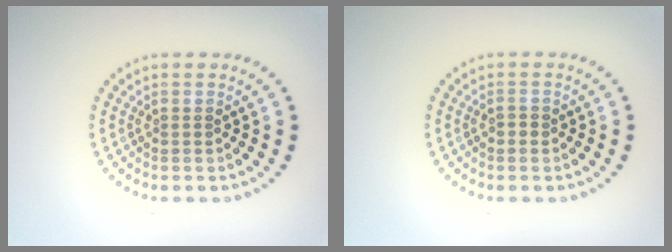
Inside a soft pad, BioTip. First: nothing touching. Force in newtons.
{"total": 0.8, "press": 0.8, "slide": 0.2}